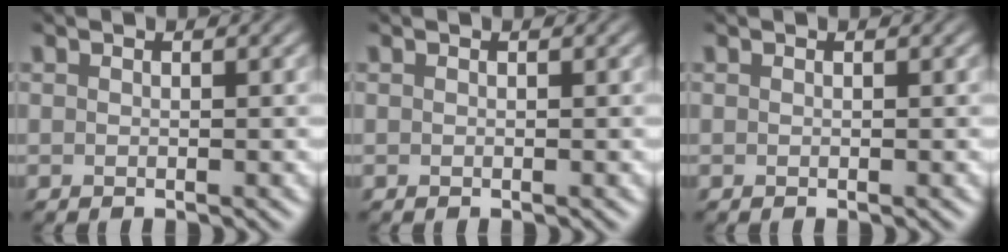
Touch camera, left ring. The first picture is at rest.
{"total": 0.0}
{"total": 0.0}